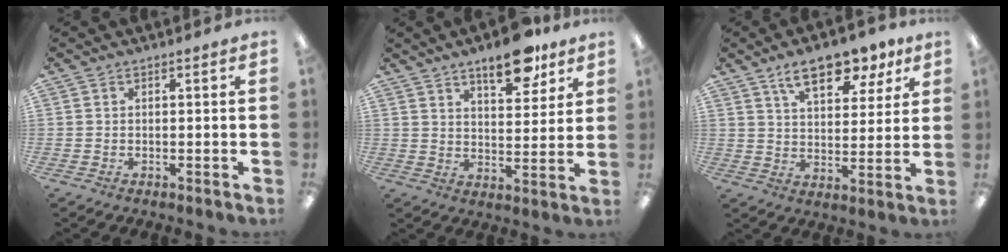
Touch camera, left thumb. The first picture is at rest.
{"total": 11.4, "force": [8.2, 4.2, 6.6], "torque": [-0.084, -0.043, 0.138]}
{"total": 11.9, "force": [8.3, 5.3, 6.7], "torque": [-0.094, -0.036, 0.144]}